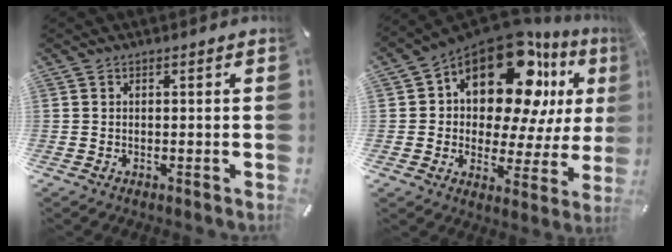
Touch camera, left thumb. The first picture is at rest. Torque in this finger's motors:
{"motor_torque": [2.50, 2.50, 2.01, -0.76, 0.18]}